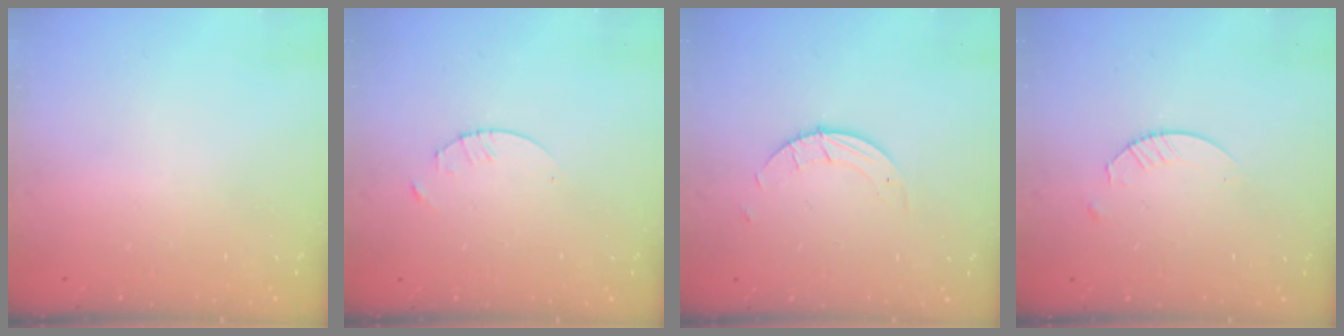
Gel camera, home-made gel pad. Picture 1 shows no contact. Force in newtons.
{"total": 1.7, "press": 1.6, "slide": 0.2}
{"total": 1.5, "press": 1.5, "slide": 0.1}
{"total": 2.4, "press": 2.4, "slide": 0.3}